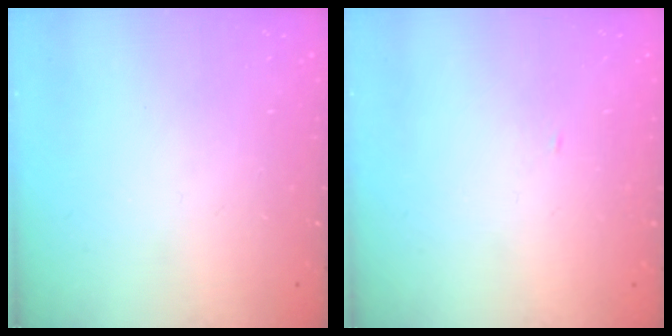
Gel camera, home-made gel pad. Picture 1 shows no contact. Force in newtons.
{"total": 1.4, "press": 1.4, "slide": 0.0}